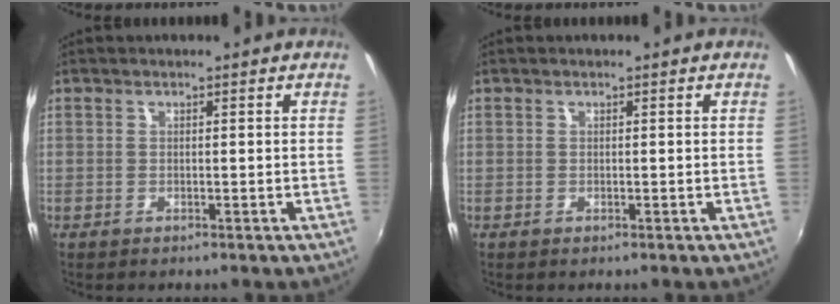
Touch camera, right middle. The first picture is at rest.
{"total": 0.0}